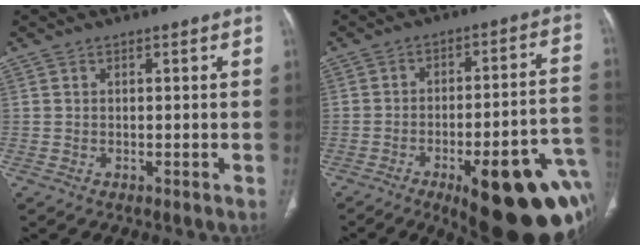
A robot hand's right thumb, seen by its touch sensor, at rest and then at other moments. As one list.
[{"total": 26.8, "force": [-11.0, 8.3, 23.0], "torque": [-0.222, 0.047, -0.139]}]